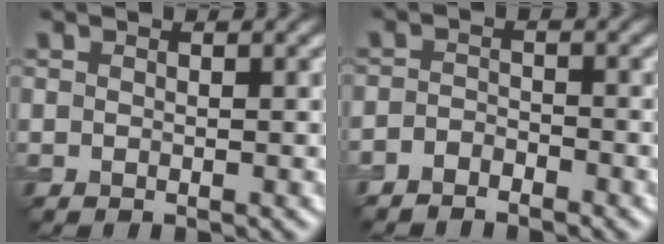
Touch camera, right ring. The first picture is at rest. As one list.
[{"total": 1.8, "force": [-1.8, 0.4, 0.0], "torque": [0.000, -0.002, -0.042]}]